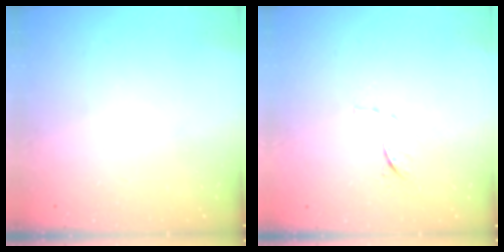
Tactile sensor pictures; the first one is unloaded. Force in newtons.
{"total": 6.2, "press": 6.2, "slide": 1.0}